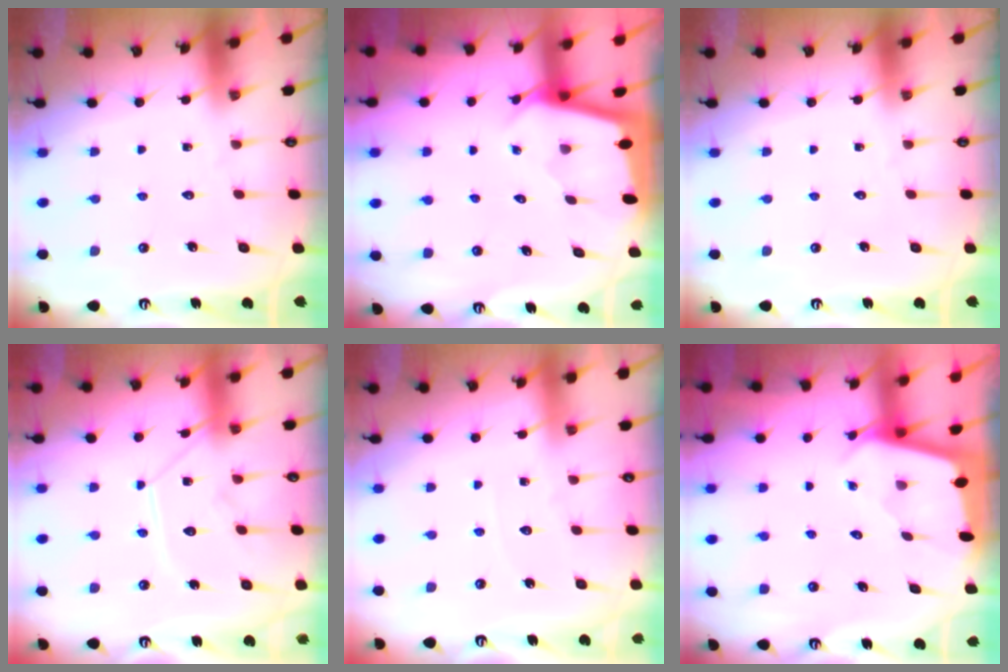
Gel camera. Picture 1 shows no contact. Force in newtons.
{"total": 2.0, "press": 2.0, "slide": 0.2}
{"total": 0.0}
{"total": 11.4, "press": 11.4, "slide": 0.7}
{"total": 2.6, "press": 2.5, "slide": 0.4}
{"total": 1.7, "press": 1.7, "slide": 0.0}